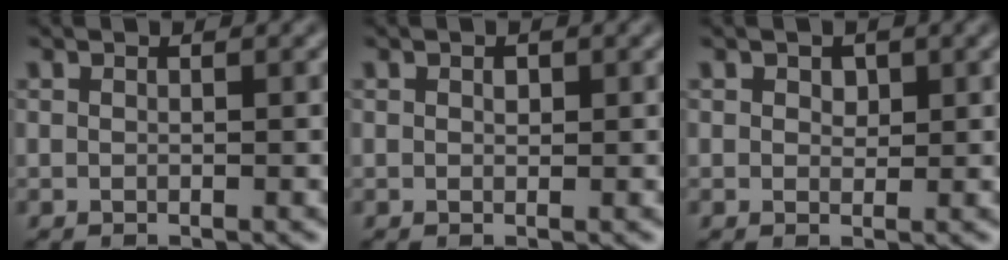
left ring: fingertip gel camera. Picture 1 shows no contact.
{"total": 0.7, "force": [0.3, 0.5, 0.4], "torque": [-0.008, -0.002, 0.004]}
{"total": 1.2, "force": [0.5, 0.9, 0.6], "torque": [-0.010, -0.003, 0.009]}